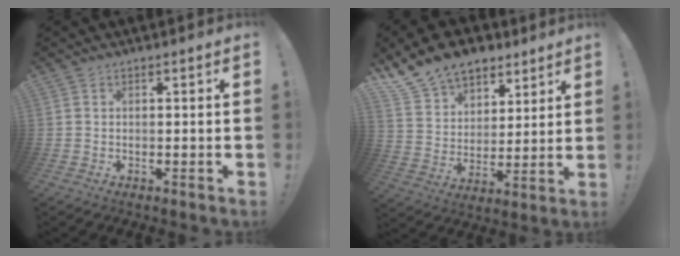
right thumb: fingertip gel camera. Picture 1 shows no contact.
{"total": 14.7, "force": [11.2, 8.6, 3.9], "torque": [-0.077, -0.077, 0.214]}